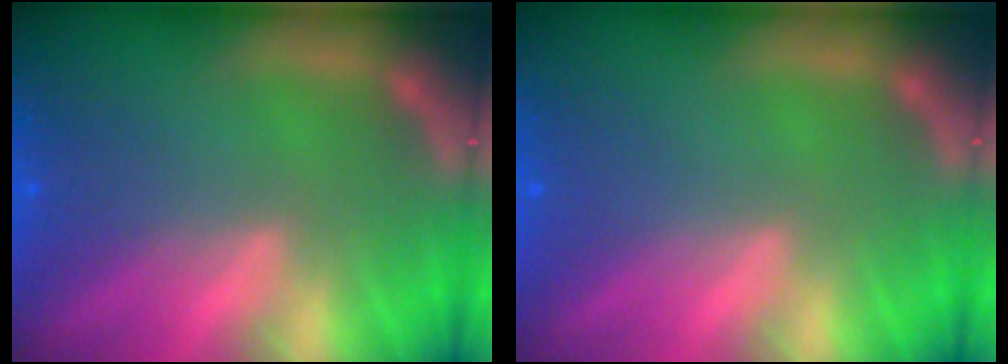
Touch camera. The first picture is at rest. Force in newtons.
{"total": 0.0}